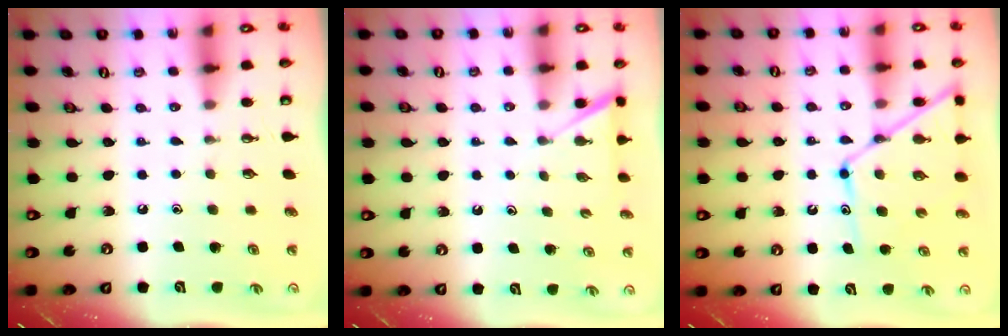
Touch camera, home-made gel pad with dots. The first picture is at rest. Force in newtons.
{"total": 3.7, "press": 3.7, "slide": 0.4}
{"total": 12.2, "press": 12.1, "slide": 0.9}